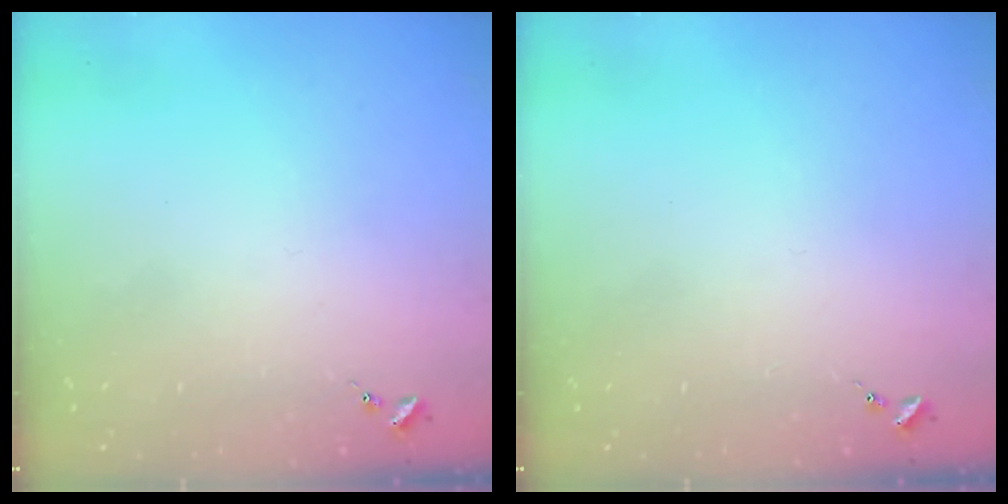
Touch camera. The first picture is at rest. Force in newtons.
{"total": 0.0}